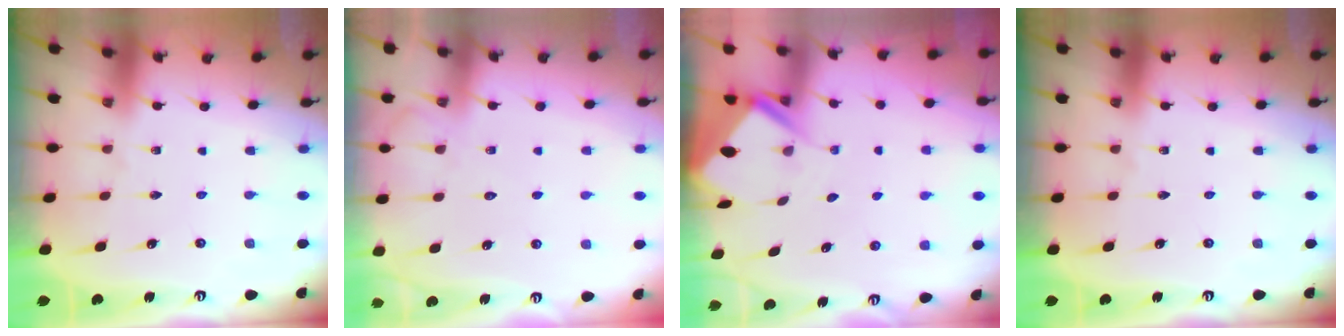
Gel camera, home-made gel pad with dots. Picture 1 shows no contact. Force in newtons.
{"total": 6.4, "press": 6.3, "slide": 0.8}
{"total": 4.4, "press": 4.4, "slide": 0.4}
{"total": 0.0}